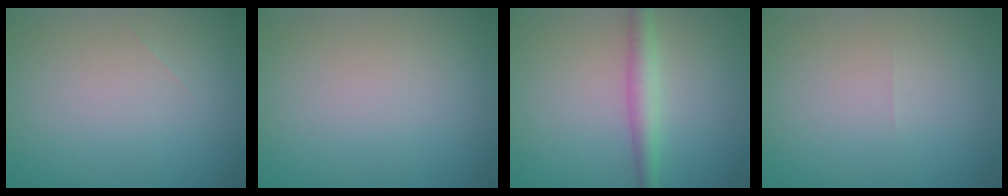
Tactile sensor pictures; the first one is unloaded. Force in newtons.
{"total": 0.0}
{"total": 2.6, "press": 2.6, "slide": 0.1}
{"total": 0.0}